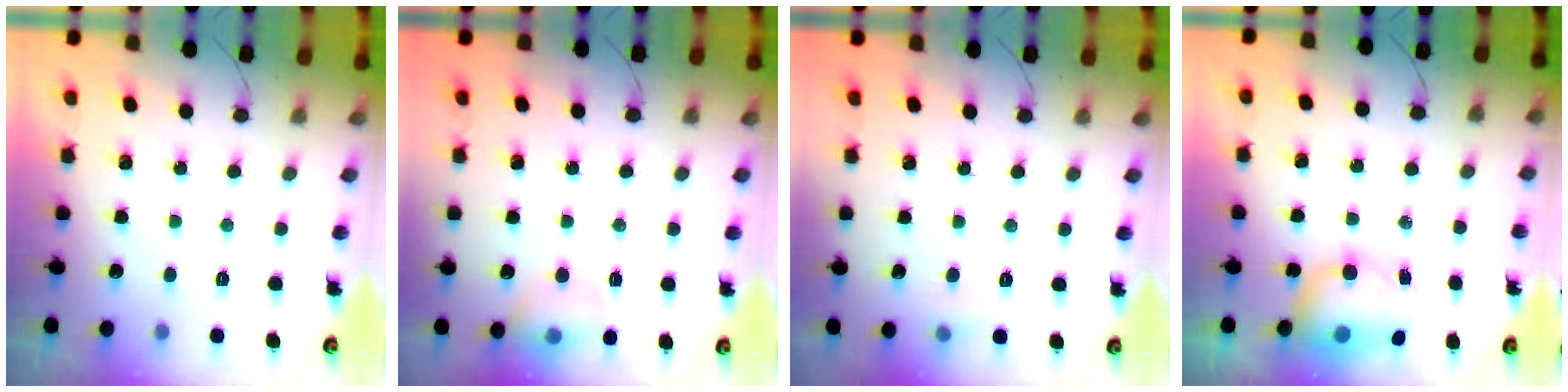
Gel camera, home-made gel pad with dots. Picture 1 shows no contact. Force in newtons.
{"total": 8.6, "press": 8.6, "slide": 1.2}
{"total": 4.0, "press": 3.8, "slide": 1.3}
{"total": 10.7, "press": 8.7, "slide": 6.3}